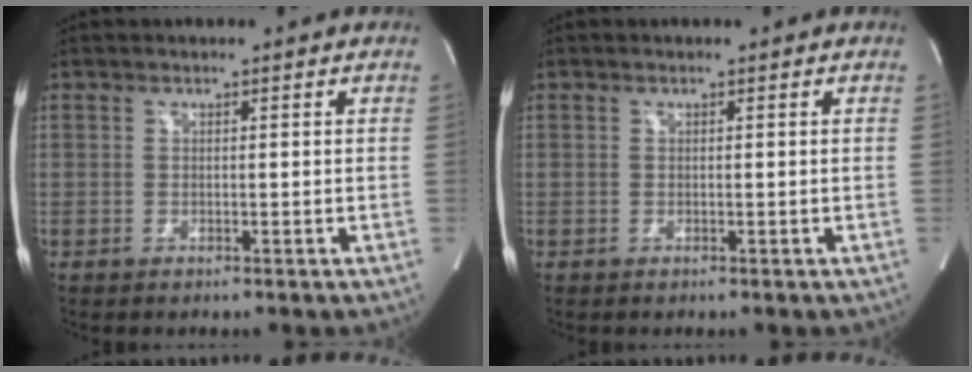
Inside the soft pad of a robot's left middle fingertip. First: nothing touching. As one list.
[{"total": 0.0}]